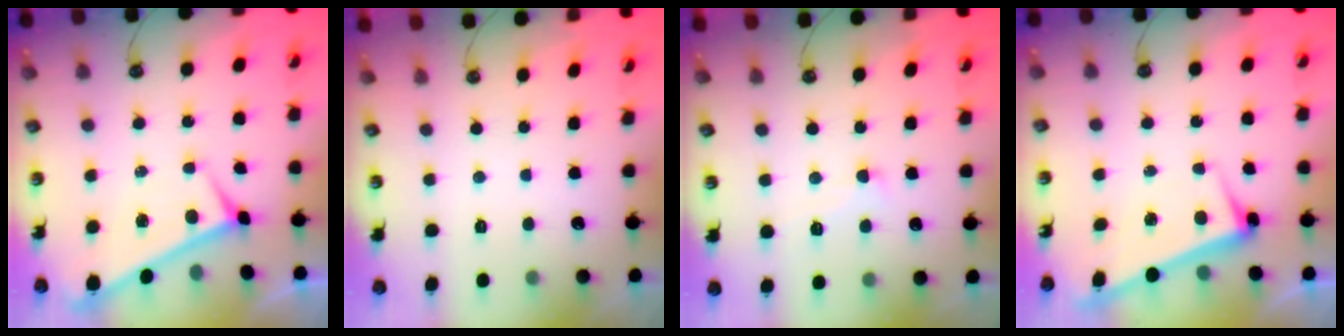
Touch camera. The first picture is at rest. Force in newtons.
{"total": 0.0}
{"total": 0.7, "press": 0.3, "slide": 0.7}
{"total": 2.5, "press": 2.4, "slide": 0.7}